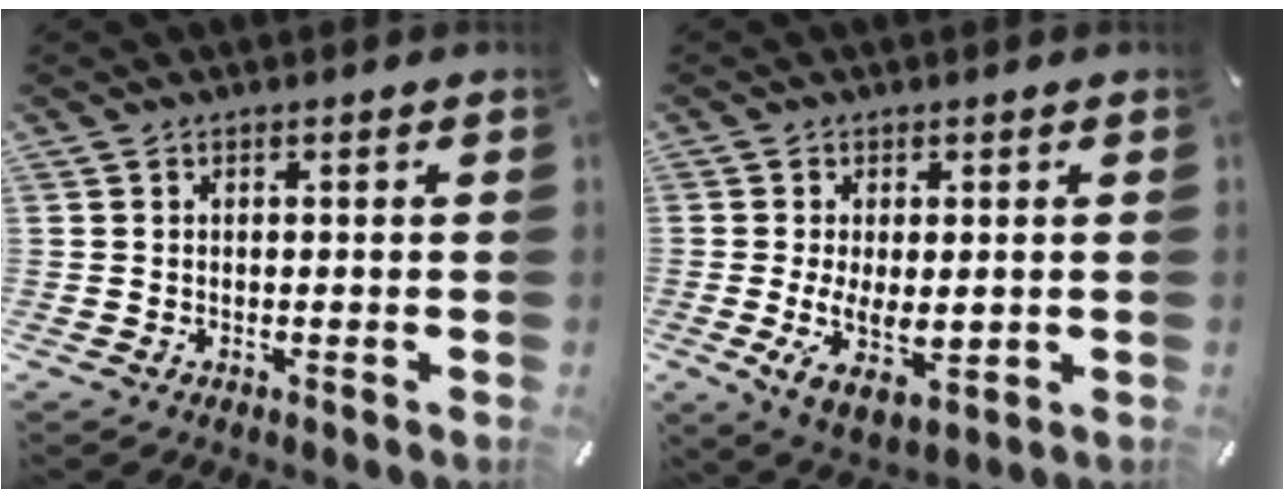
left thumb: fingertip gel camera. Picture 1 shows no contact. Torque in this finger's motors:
{"motor_torque": [0.06, 0.76, 0.98, -0.76, 0.37]}